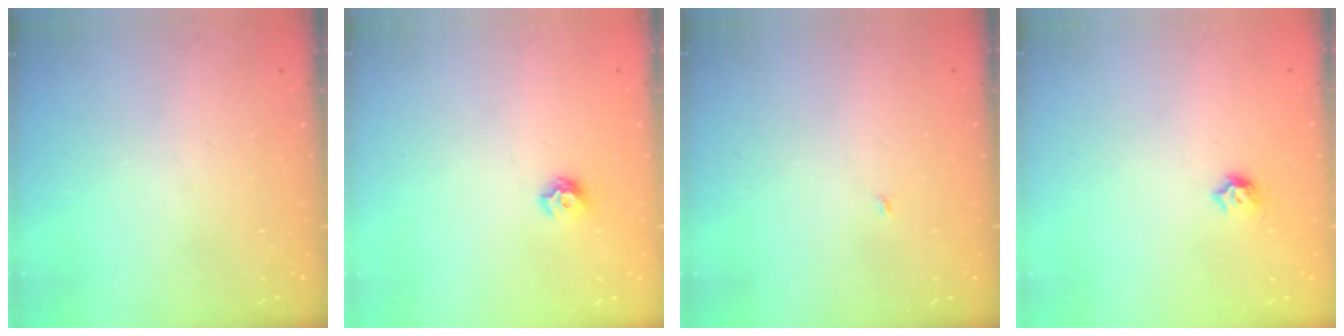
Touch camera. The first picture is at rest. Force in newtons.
{"total": 7.2, "press": 7.1, "slide": 0.7}
{"total": 1.9, "press": 1.9, "slide": 0.2}
{"total": 4.1, "press": 4.0, "slide": 0.7}